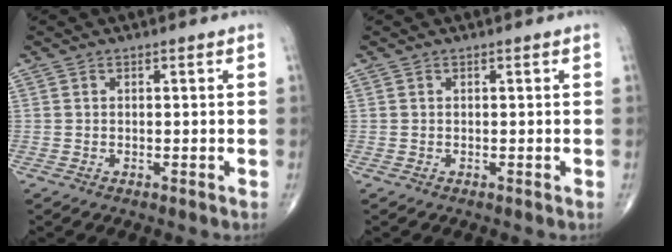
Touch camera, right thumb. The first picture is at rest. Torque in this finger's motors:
{"motor_torque": [0.05, 0.05, -0.08, -0.06, 0.00]}